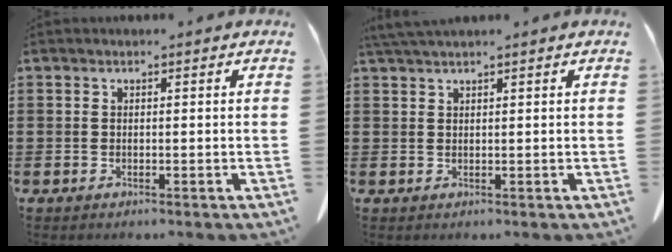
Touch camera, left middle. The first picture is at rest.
{"total": 1.7, "force": [1.5, -0.2, 0.8], "torque": [-0.018, -0.003, 0.029]}